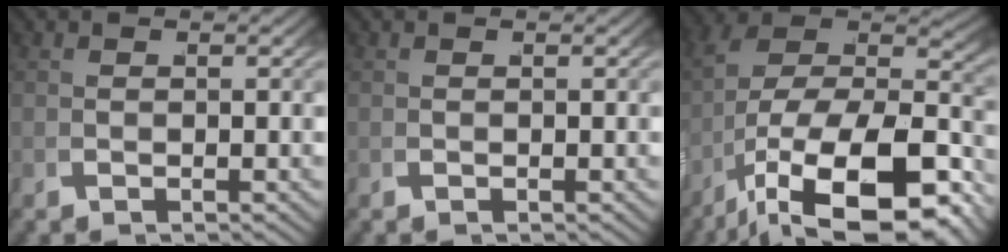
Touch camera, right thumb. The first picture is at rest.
{"total": 0.0}
{"total": 18.0, "force": [-2.4, 11.4, 13.8], "torque": [-0.261, -0.068, 0.002]}